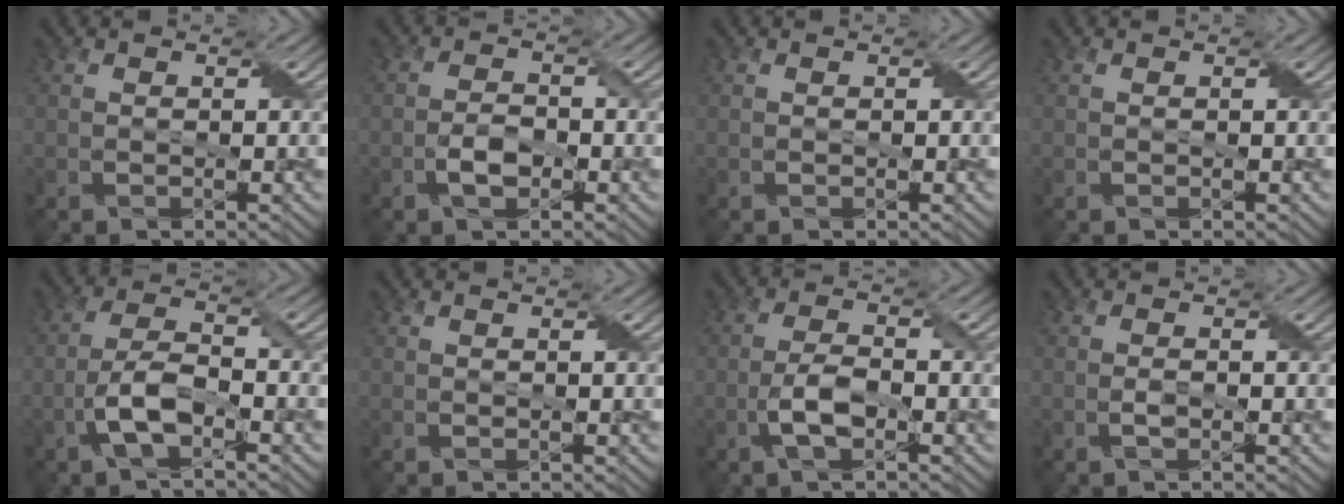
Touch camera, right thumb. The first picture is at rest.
{"total": 3.2, "force": [-1.5, 1.6, 2.3], "torque": [-0.047, 0.003, -0.031]}
{"total": 0.0}
{"total": 0.0}
{"total": 5.6, "force": [-2.7, 2.0, 4.5], "torque": [-0.097, 0.009, -0.059]}
{"total": 0.0}
{"total": 4.2, "force": [-1.8, 1.5, 3.5], "torque": [-0.079, 0.004, -0.039]}
{"total": 1.0, "force": [-0.4, 0.2, 0.9], "torque": [-0.021, 0.002, -0.008]}